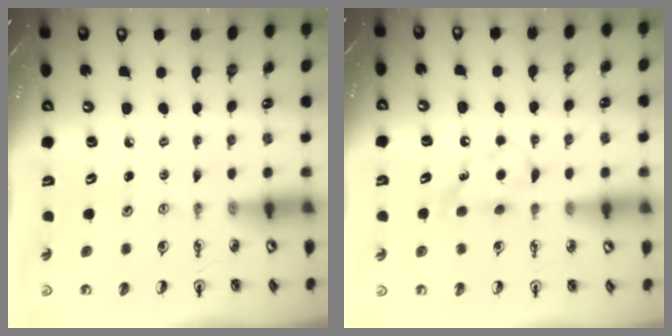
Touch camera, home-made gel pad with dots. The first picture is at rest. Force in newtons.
{"total": 5.3, "press": 5.1, "slide": 1.4}